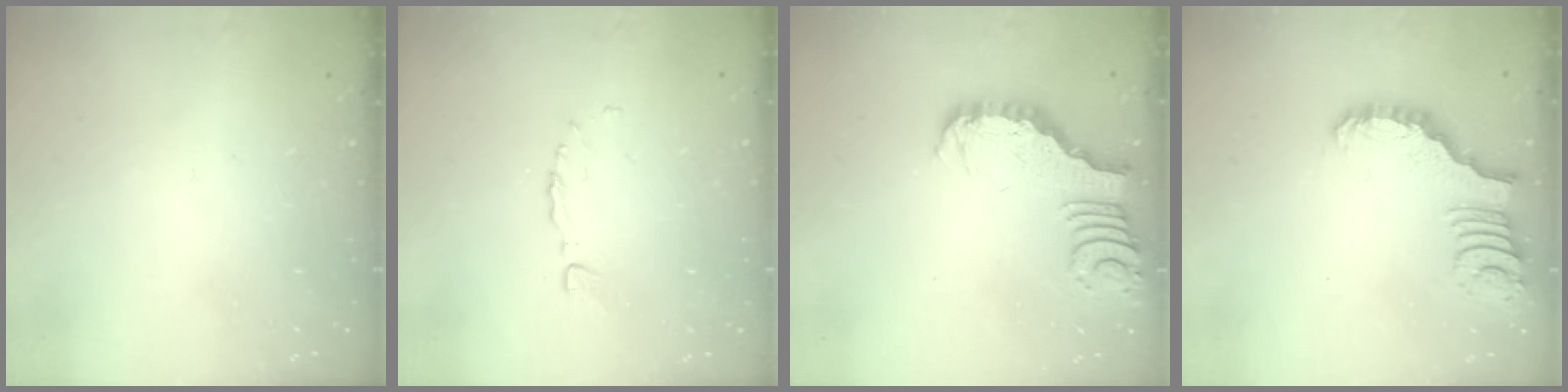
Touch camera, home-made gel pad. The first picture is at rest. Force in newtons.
{"total": 4.1, "press": 4.1, "slide": 0.3}
{"total": 3.9, "press": 3.9, "slide": 0.2}
{"total": 2.7, "press": 2.7, "slide": 0.2}